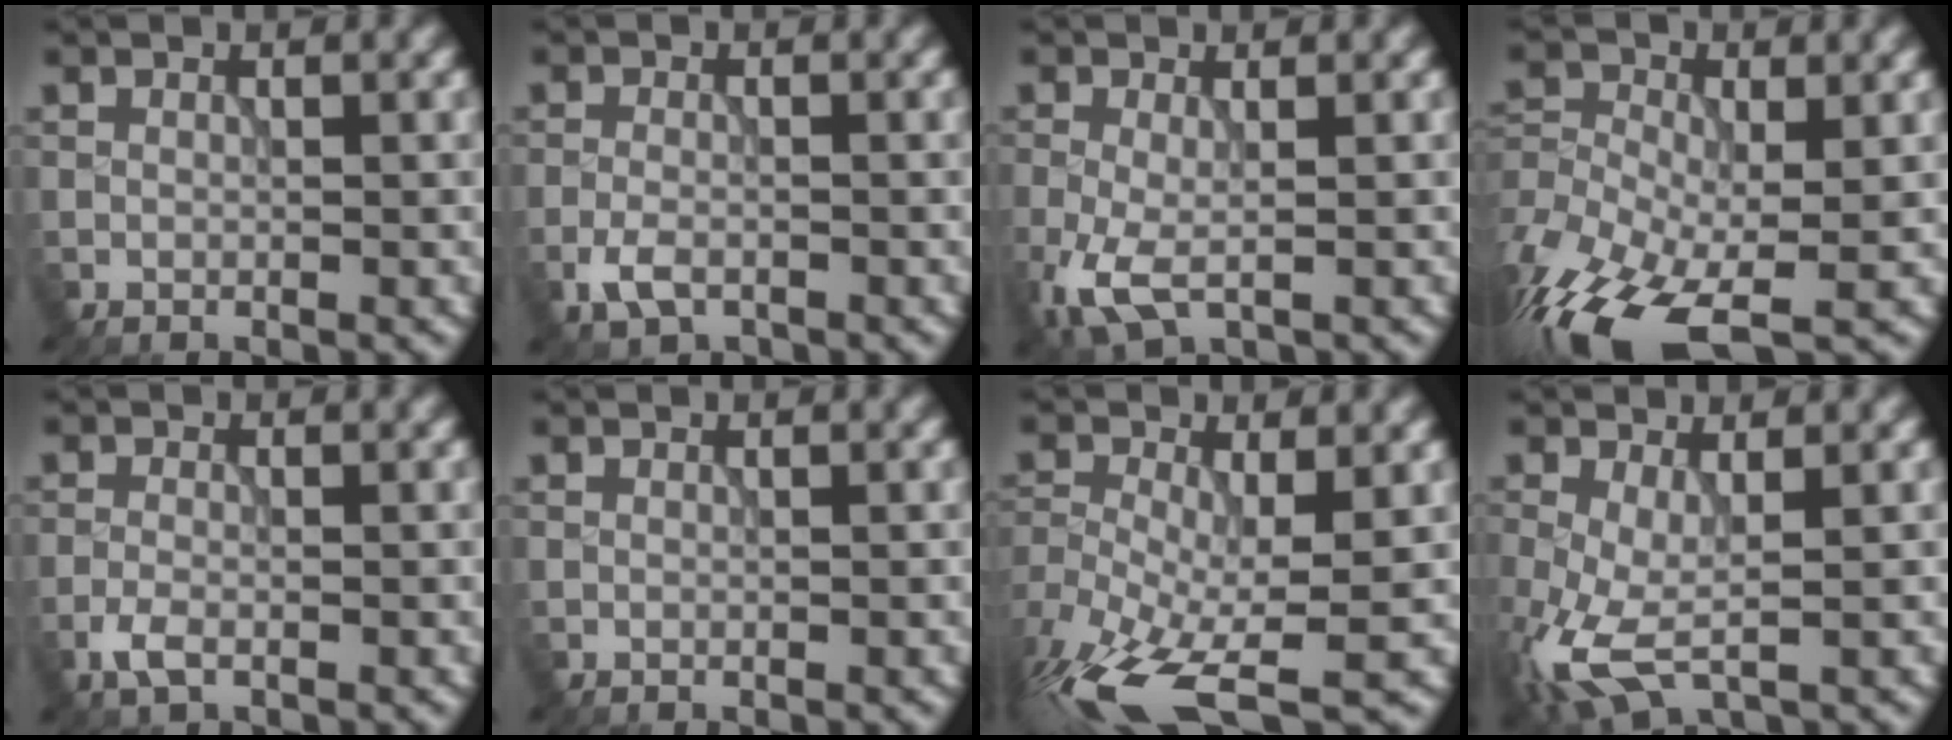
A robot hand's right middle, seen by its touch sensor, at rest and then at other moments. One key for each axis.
{"total": 2.4, "fx": -1.4, "fy": 1.2, "fz": 1.6, "tx": -0.035, "ty": -0.005, "tz": -0.029}
{"total": 4.0, "fx": -1.2, "fy": 1.9, "fz": 3.3, "tx": -0.087, "ty": -0.013, "tz": -0.024}
{"total": 13.5, "fx": -7.4, "fy": 6.5, "fz": 9.1, "tx": -0.199, "ty": -0.028, "tz": -0.124}
{"total": 2.1, "fx": -1.2, "fy": 0.8, "fz": 1.4, "tx": -0.033, "ty": -0.004, "tz": -0.028}
{"total": 0.0}
{"total": 12.3, "fx": -6.2, "fy": 5.4, "fz": 9.1, "tx": -0.207, "ty": -0.036, "tz": -0.093}
{"total": 5.9, "fx": -1.4, "fy": 2.6, "fz": 5.1, "tx": -0.140, "ty": -0.016, "tz": -0.030}